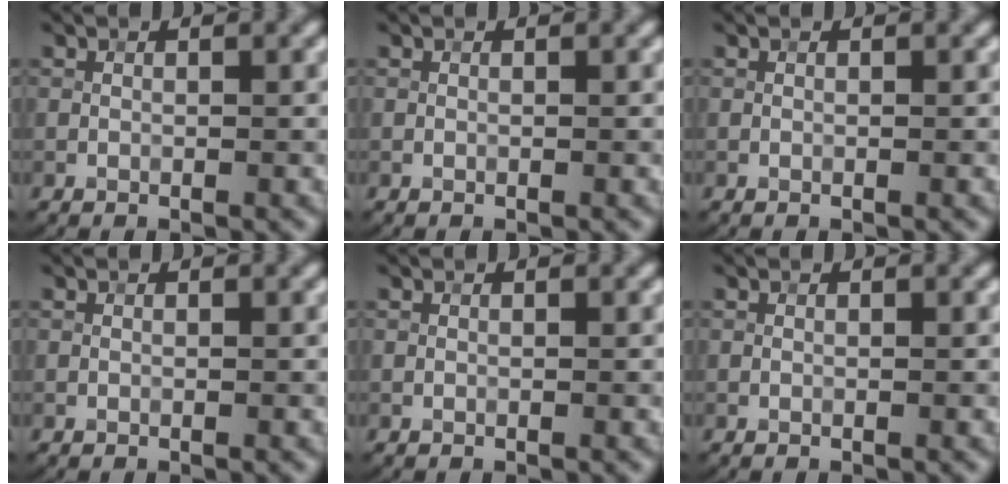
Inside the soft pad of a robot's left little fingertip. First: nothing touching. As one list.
[{"total": 0.0}, {"total": 0.0}, {"total": 0.0}, {"total": 0.0}, {"total": 0.0}]